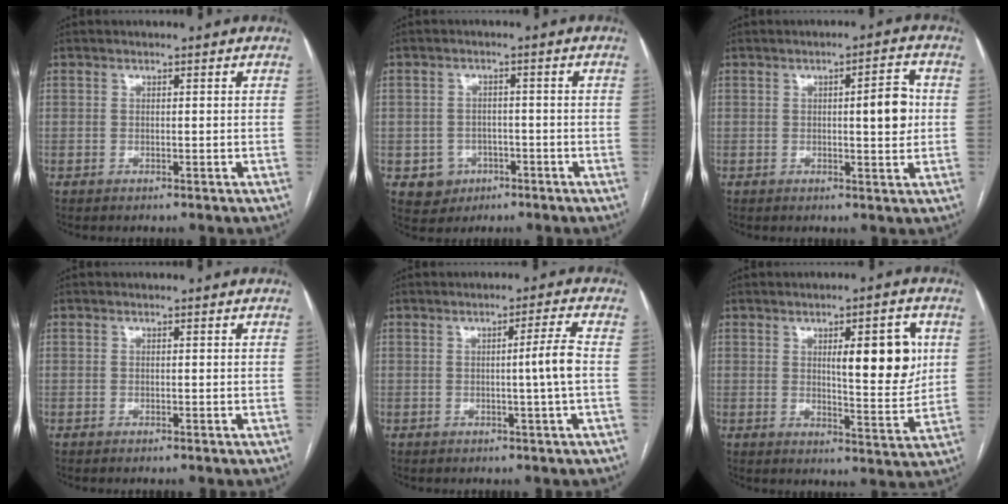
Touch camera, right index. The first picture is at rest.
{"total": 4.3, "force": [-1.8, 3.9, 0.7], "torque": [-0.003, 0.011, -0.019]}
{"total": 5.6, "force": [0.4, 1.2, 5.4], "torque": [-0.073, 0.007, 0.004]}
{"total": 0.0}
{"total": 4.1, "force": [-0.4, -1.3, 3.8], "torque": [-0.058, 0.000, -0.006]}
{"total": 10.1, "force": [2.5, 2.4, 9.5], "torque": [-0.128, -0.001, 0.038]}